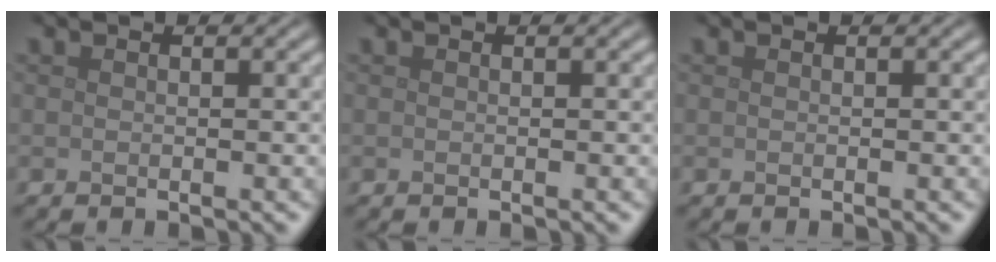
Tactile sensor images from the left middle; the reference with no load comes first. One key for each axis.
{"total": 0.0}
{"total": 0.0}